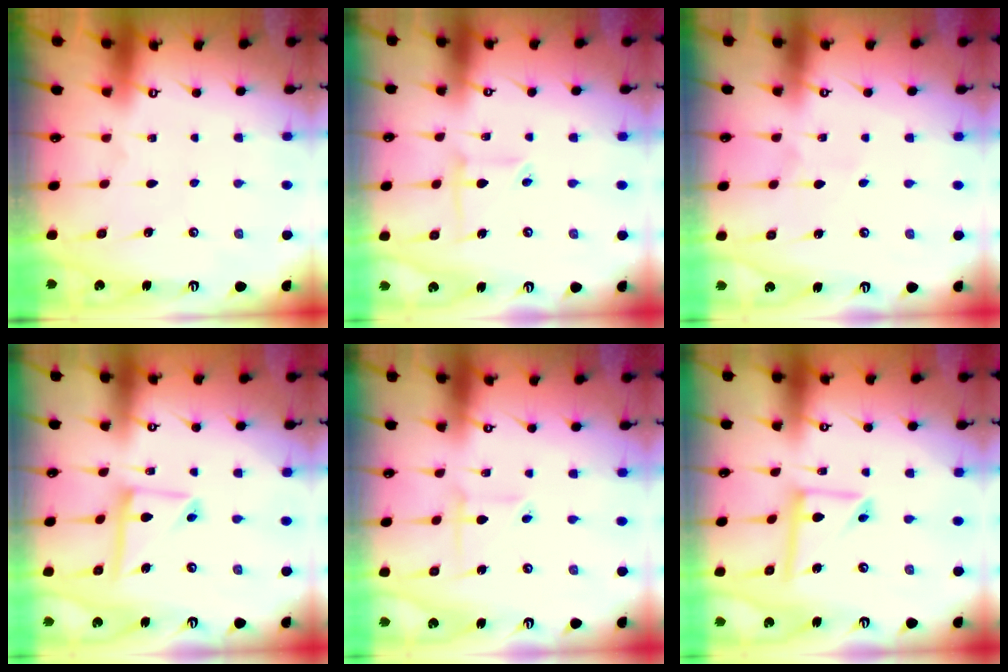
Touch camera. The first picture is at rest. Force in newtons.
{"total": 4.0, "press": 3.9, "slide": 0.7}
{"total": 2.7, "press": 2.7, "slide": 0.2}
{"total": 10.8, "press": 10.8, "slide": 1.1}
{"total": 2.8, "press": 2.8, "slide": 0.2}
{"total": 9.2, "press": 9.2, "slide": 0.7}